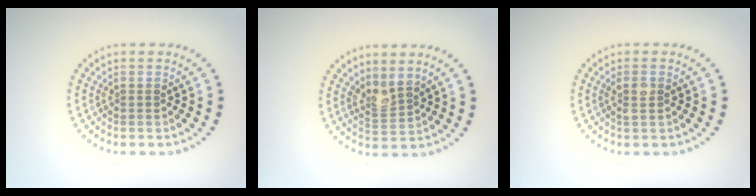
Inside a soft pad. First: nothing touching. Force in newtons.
{"total": 2.2, "press": 1.6, "slide": 1.4}
{"total": 1.4, "press": 1.3, "slide": 0.5}